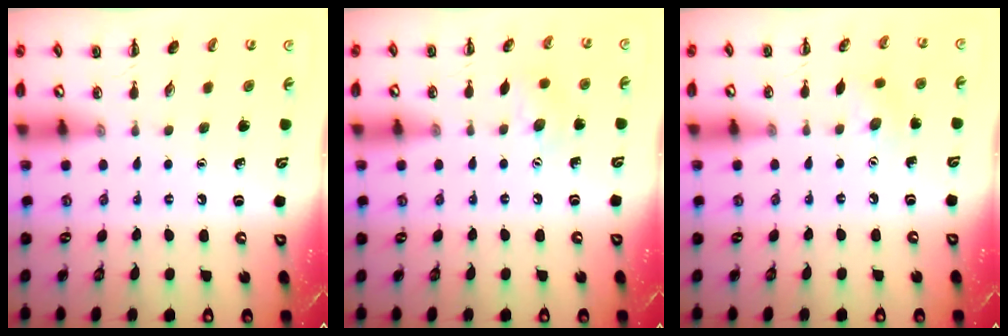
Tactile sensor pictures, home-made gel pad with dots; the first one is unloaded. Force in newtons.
{"total": 7.3, "press": 7.2, "slide": 1.1}
{"total": 4.3, "press": 4.1, "slide": 1.1}